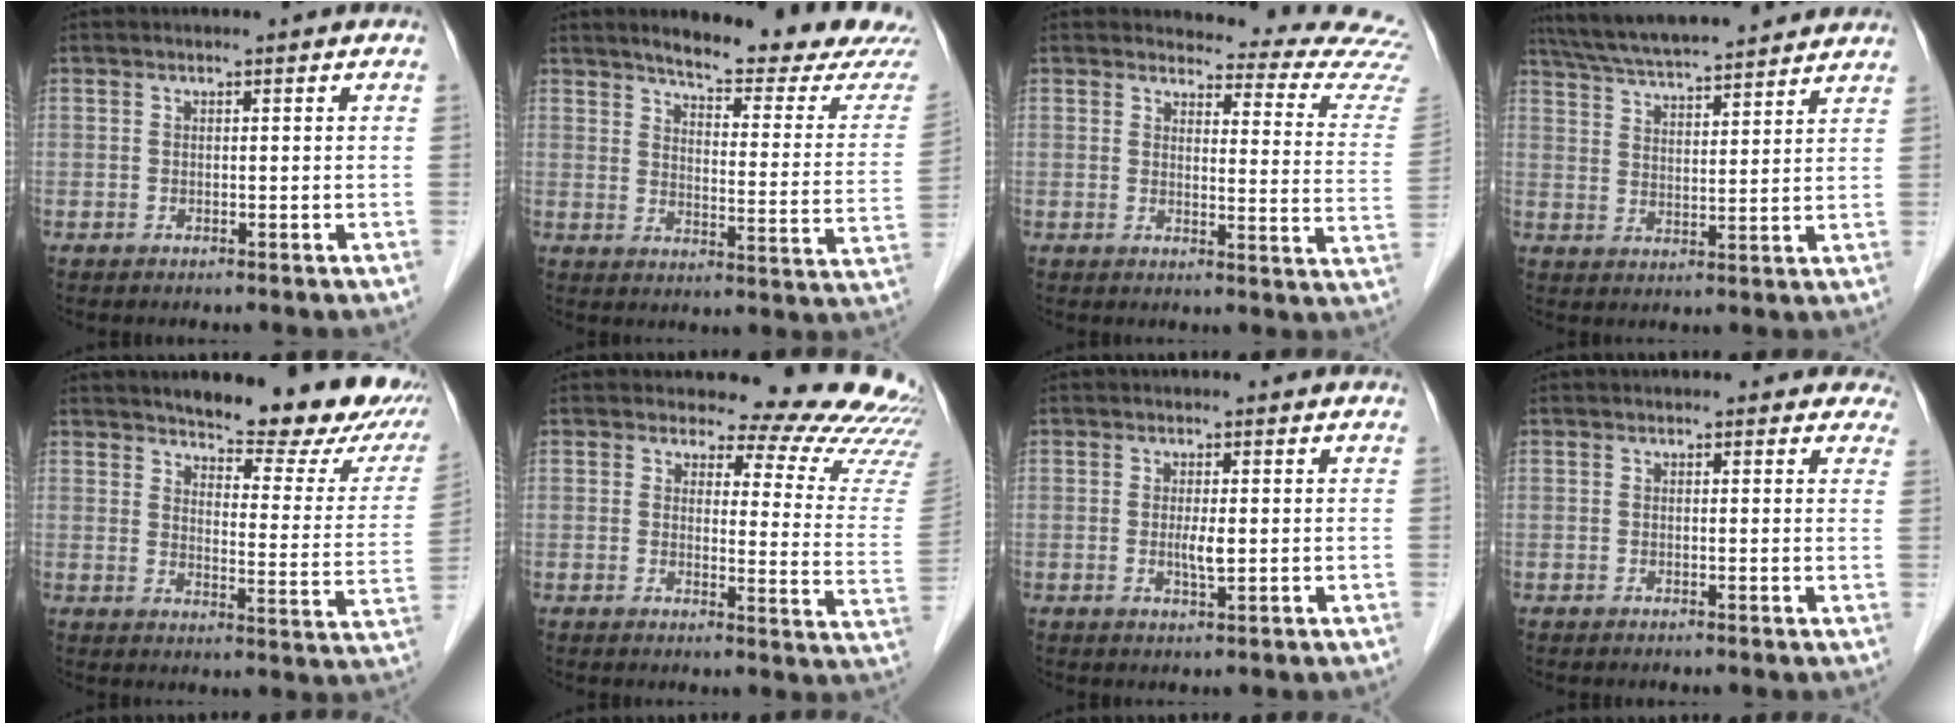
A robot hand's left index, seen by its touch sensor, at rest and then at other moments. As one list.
[{"total": 17.7, "force": [16.3, 0.9, 6.9], "torque": [-0.088, -0.070, 0.193]}, {"total": 16.2, "force": [15.9, 1.3, 2.3], "torque": [-0.001, -0.125, 0.142]}, {"total": 17.9, "force": [15.9, 2.1, 7.8], "torque": [-0.134, 0.042, 0.239]}, {"total": 16.8, "force": [14.1, 4.0, 8.3], "torque": [-0.085, -0.032, 0.157]}, {"total": 15.8, "force": [15.0, 3.0, 3.7], "torque": [-0.019, -0.117, 0.133]}, {"total": 2.3, "force": [0.0, 0.4, 2.3], "torque": [-0.046, -0.003, 0.001]}, {"total": 2.8, "force": [2.4, 1.4, 0.3], "torque": [0.018, -0.008, 0.001]}]